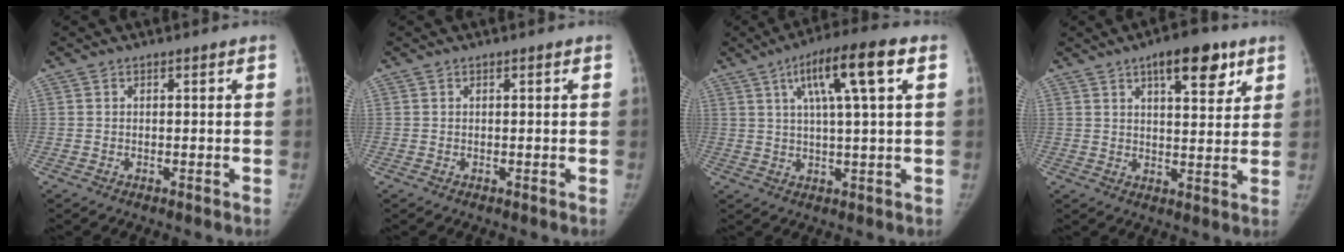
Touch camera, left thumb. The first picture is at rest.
{"total": 0.0}
{"total": 12.3, "force": [4.7, 1.8, 11.2], "torque": [-0.193, 0.008, 0.074]}
{"total": 10.6, "force": [6.0, 4.2, 7.7], "torque": [-0.082, -0.026, 0.085]}